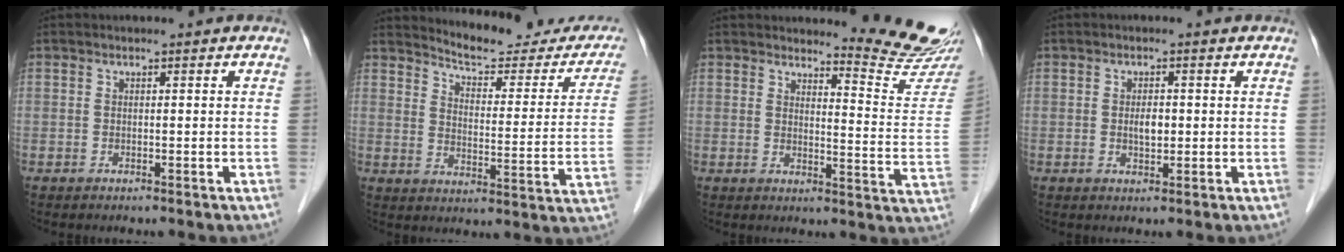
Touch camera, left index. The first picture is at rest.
{"total": 18.2, "force": [17.2, 3.6, 4.7], "torque": [-0.045, -0.062, 0.198]}
{"total": 11.0, "force": [10.9, -1.3, 1.4], "torque": [-0.016, -0.105, 0.122]}
{"total": 2.2, "force": [0.1, 1.1, 1.9], "torque": [-0.034, 0.000, 0.001]}